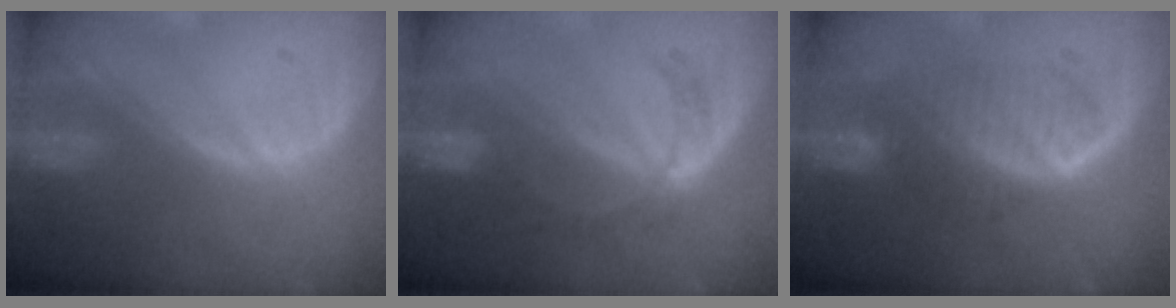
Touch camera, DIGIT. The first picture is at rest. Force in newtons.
{"total": 5.4, "press": 4.8, "slide": 2.4}
{"total": 6.7, "press": 6.5, "slide": 1.8}